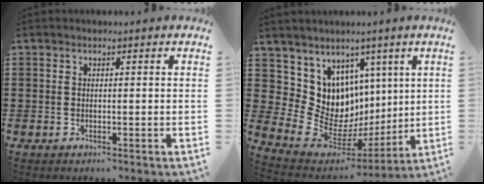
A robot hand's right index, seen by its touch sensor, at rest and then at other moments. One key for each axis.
{"total": 9.1, "fx": 1.6, "fy": 8.9, "fz": 1.3, "tx": -0.084, "ty": -0.050, "tz": 0.039}